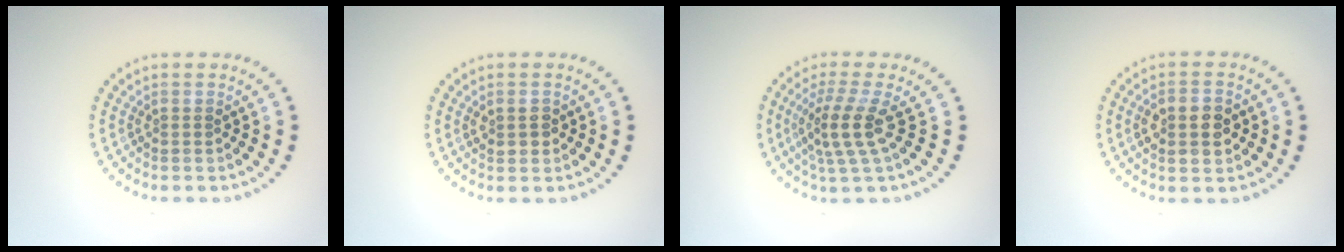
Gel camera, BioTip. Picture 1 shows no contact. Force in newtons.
{"total": 1.5, "press": 1.4, "slide": 0.4}
{"total": 3.6, "press": 2.6, "slide": 2.4}
{"total": 3.6, "press": 3.6, "slide": 0.2}